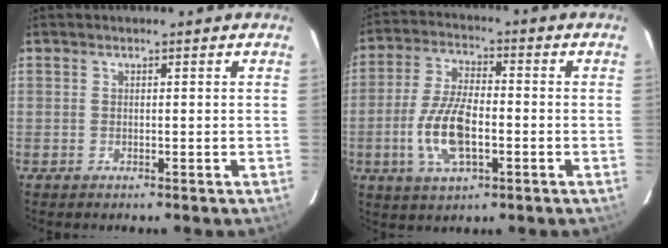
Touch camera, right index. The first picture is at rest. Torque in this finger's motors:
{"motor_torque": [1.41, -0.45, 0.78, 0.19]}